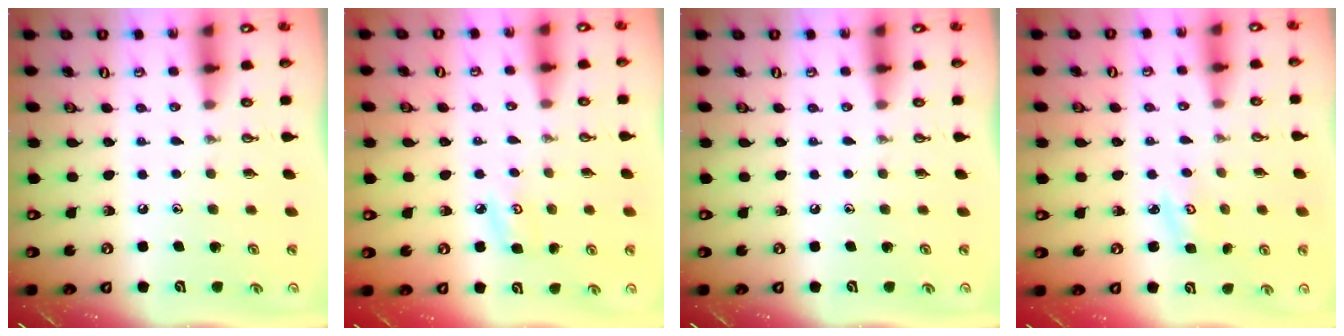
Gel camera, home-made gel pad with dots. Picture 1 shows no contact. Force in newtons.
{"total": 5.3, "press": 5.3, "slide": 0.6}
{"total": 0.0}
{"total": 3.1, "press": 3.0, "slide": 0.4}